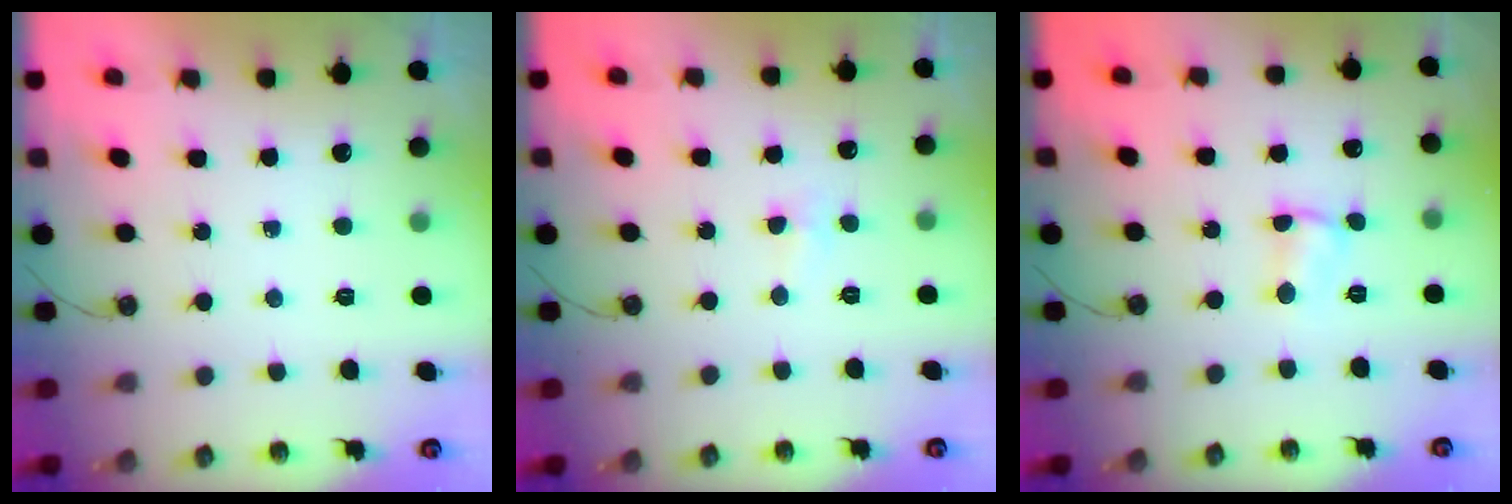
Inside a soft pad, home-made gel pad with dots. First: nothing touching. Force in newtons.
{"total": 2.7, "press": 2.0, "slide": 1.8}
{"total": 2.3, "press": 2.3, "slide": 0.3}